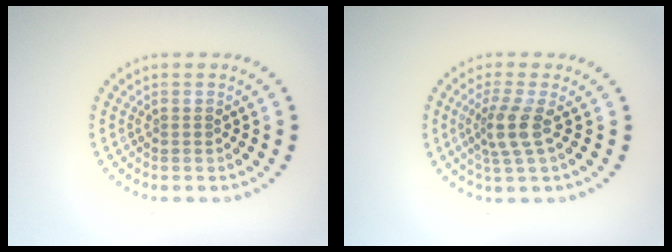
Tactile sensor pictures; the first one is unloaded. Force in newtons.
{"total": 2.6, "press": 2.0, "slide": 1.8}